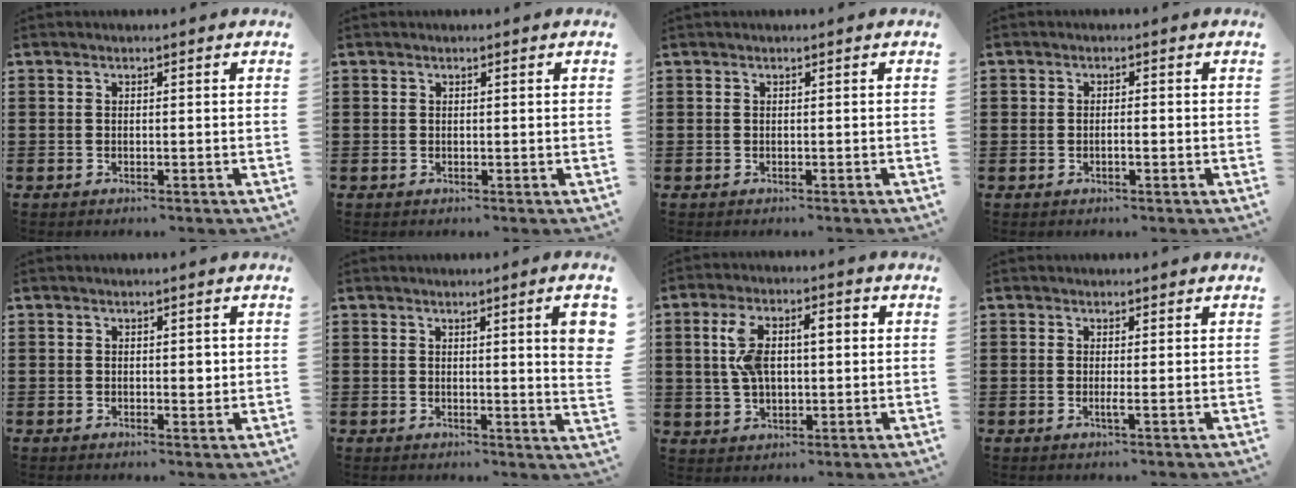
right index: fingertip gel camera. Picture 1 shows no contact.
{"total": 0.0}
{"total": 0.0}
{"total": 1.3, "force": [-0.5, 0.5, 1.1], "torque": [-0.022, -0.001, -0.008]}
{"total": 1.5, "force": [0.2, 0.8, 1.2], "torque": [-0.016, 0.003, 0.001]}
{"total": 4.8, "force": [1.6, 0.0, 4.5], "torque": [-0.068, -0.010, 0.023]}
{"total": 8.2, "force": [1.2, 3.9, 7.1], "torque": [-0.154, 0.012, 0.013]}
{"total": 1.3, "force": [-0.2, -0.2, 1.3], "torque": [-0.024, -0.004, -0.005]}